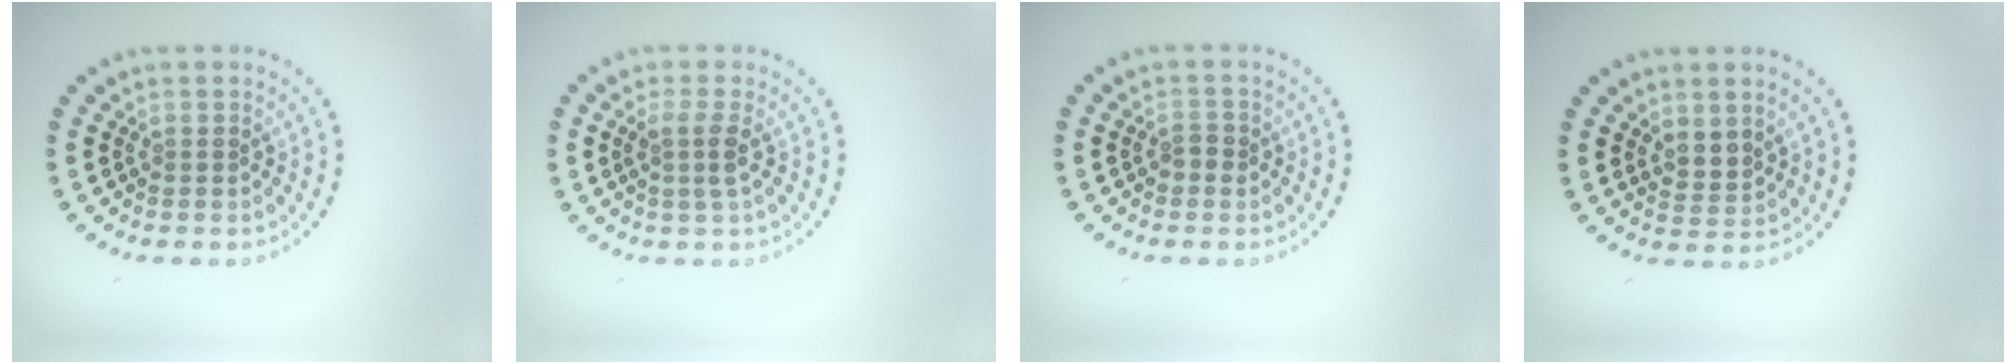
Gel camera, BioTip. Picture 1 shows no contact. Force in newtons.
{"total": 1.9, "press": 1.6, "slide": 1.1}
{"total": 1.2, "press": 1.1, "slide": 0.4}
{"total": 1.7, "press": 1.3, "slide": 1.0}